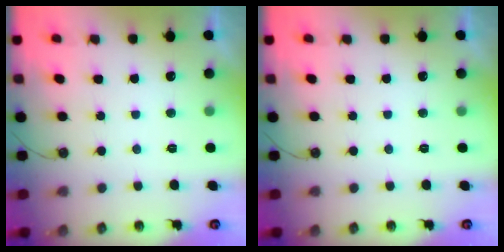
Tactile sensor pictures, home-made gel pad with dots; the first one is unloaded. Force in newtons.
{"total": 0.0}